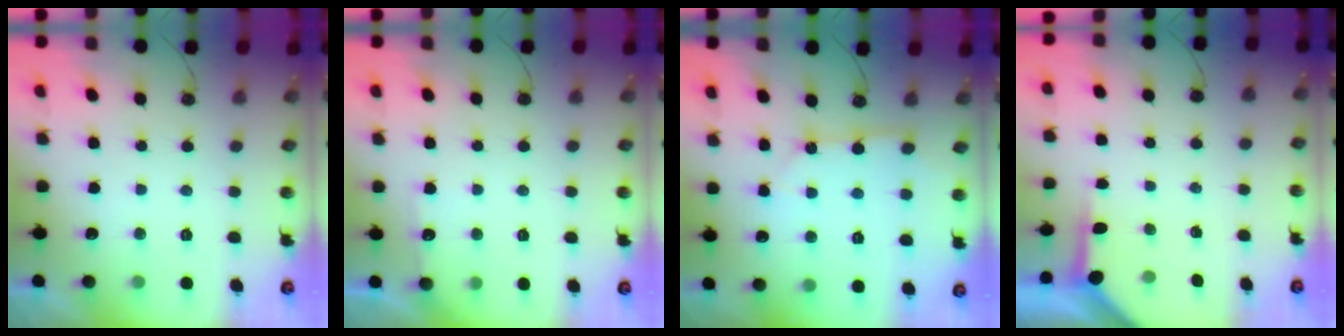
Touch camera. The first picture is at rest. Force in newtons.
{"total": 4.3, "press": 4.3, "slide": 0.4}
{"total": 4.1, "press": 4.1, "slide": 0.3}
{"total": 3.8, "press": 3.8, "slide": 0.4}